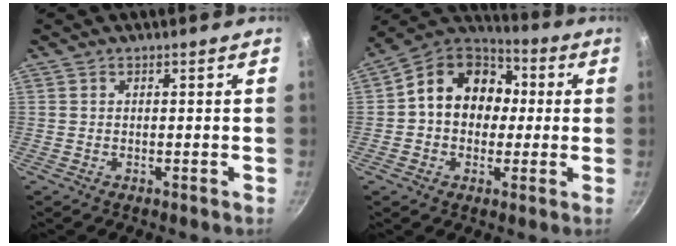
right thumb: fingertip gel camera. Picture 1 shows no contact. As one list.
[{"total": 15.1, "force": [1.4, 12.2, 8.8], "torque": [-0.099, 0.037, 0.003]}]